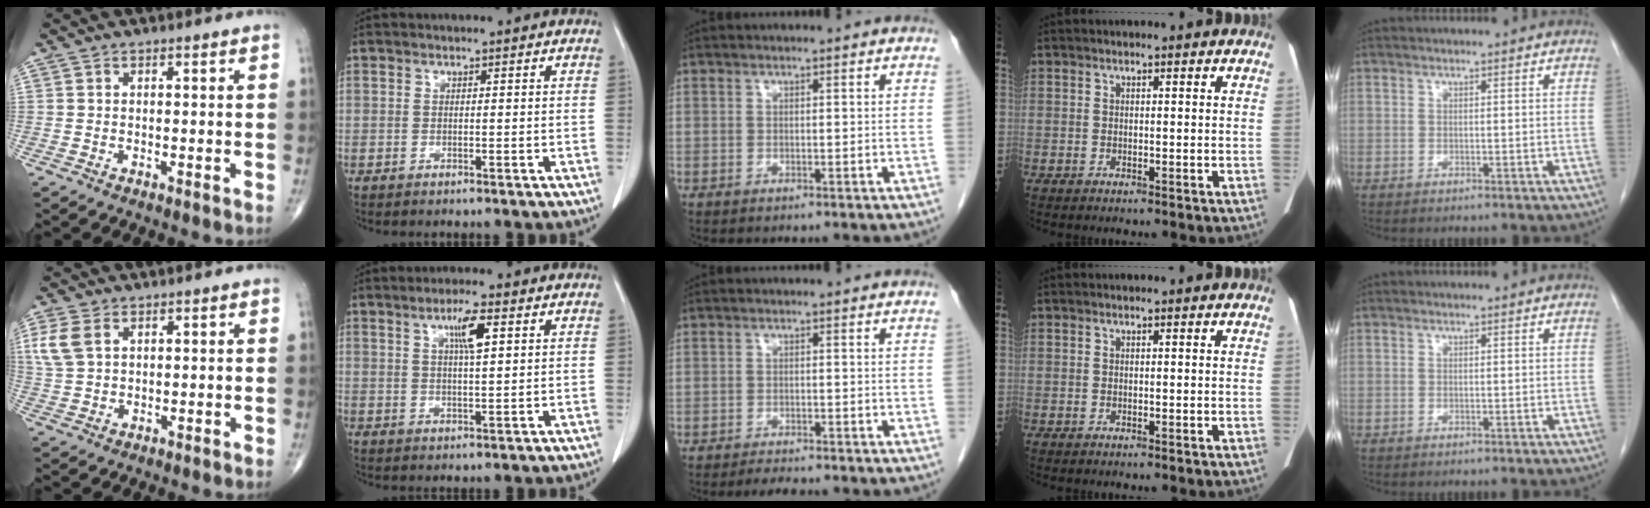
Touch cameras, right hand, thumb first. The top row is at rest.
{"thumb": {"total": 5.8, "force": [2.2, 3.7, 3.9], "torque": [-0.091, 0.003, 0.051]}, "index": {"total": 4.9, "force": [2.0, 0.4, 4.5], "torque": [-0.082, 0.000, 0.034]}, "middle": {"total": 2.6, "force": [-2.4, 0.1, 1.0], "torque": [-0.023, -0.009, -0.036]}}